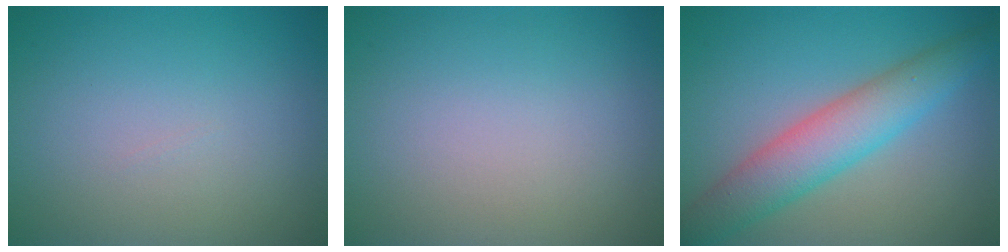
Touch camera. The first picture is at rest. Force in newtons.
{"total": 0.0}
{"total": 5.7, "press": 5.7, "slide": 0.2}